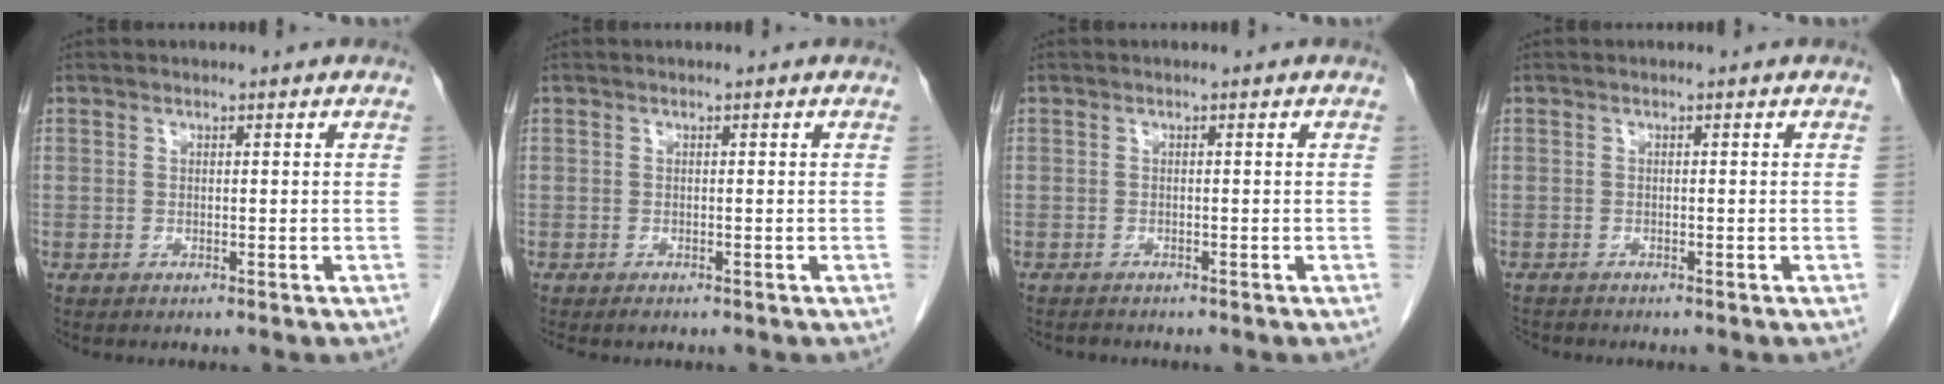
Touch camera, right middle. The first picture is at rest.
{"total": 0.9, "force": [-0.7, 0.3, 0.4], "torque": [-0.007, -0.002, -0.009]}
{"total": 1.2, "force": [-1.2, 0.4, 0.1], "torque": [-0.008, -0.003, -0.019]}
{"total": 1.4, "force": [-1.4, 0.2, 0.0], "torque": [-0.003, -0.007, -0.024]}